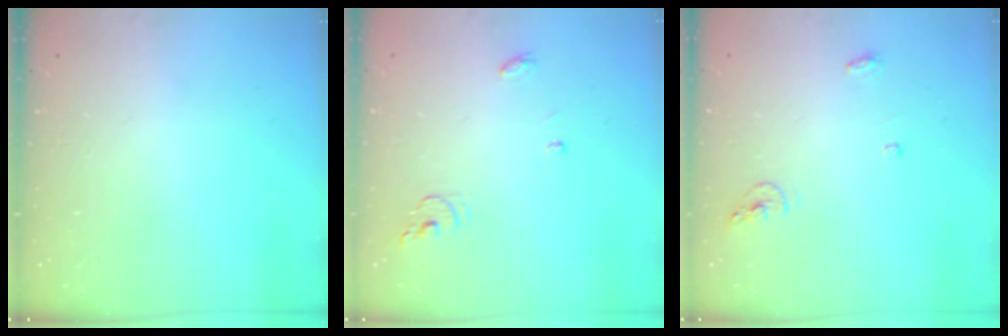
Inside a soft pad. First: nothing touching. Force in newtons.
{"total": 4.5, "press": 4.5, "slide": 0.3}
{"total": 4.8, "press": 4.7, "slide": 0.8}